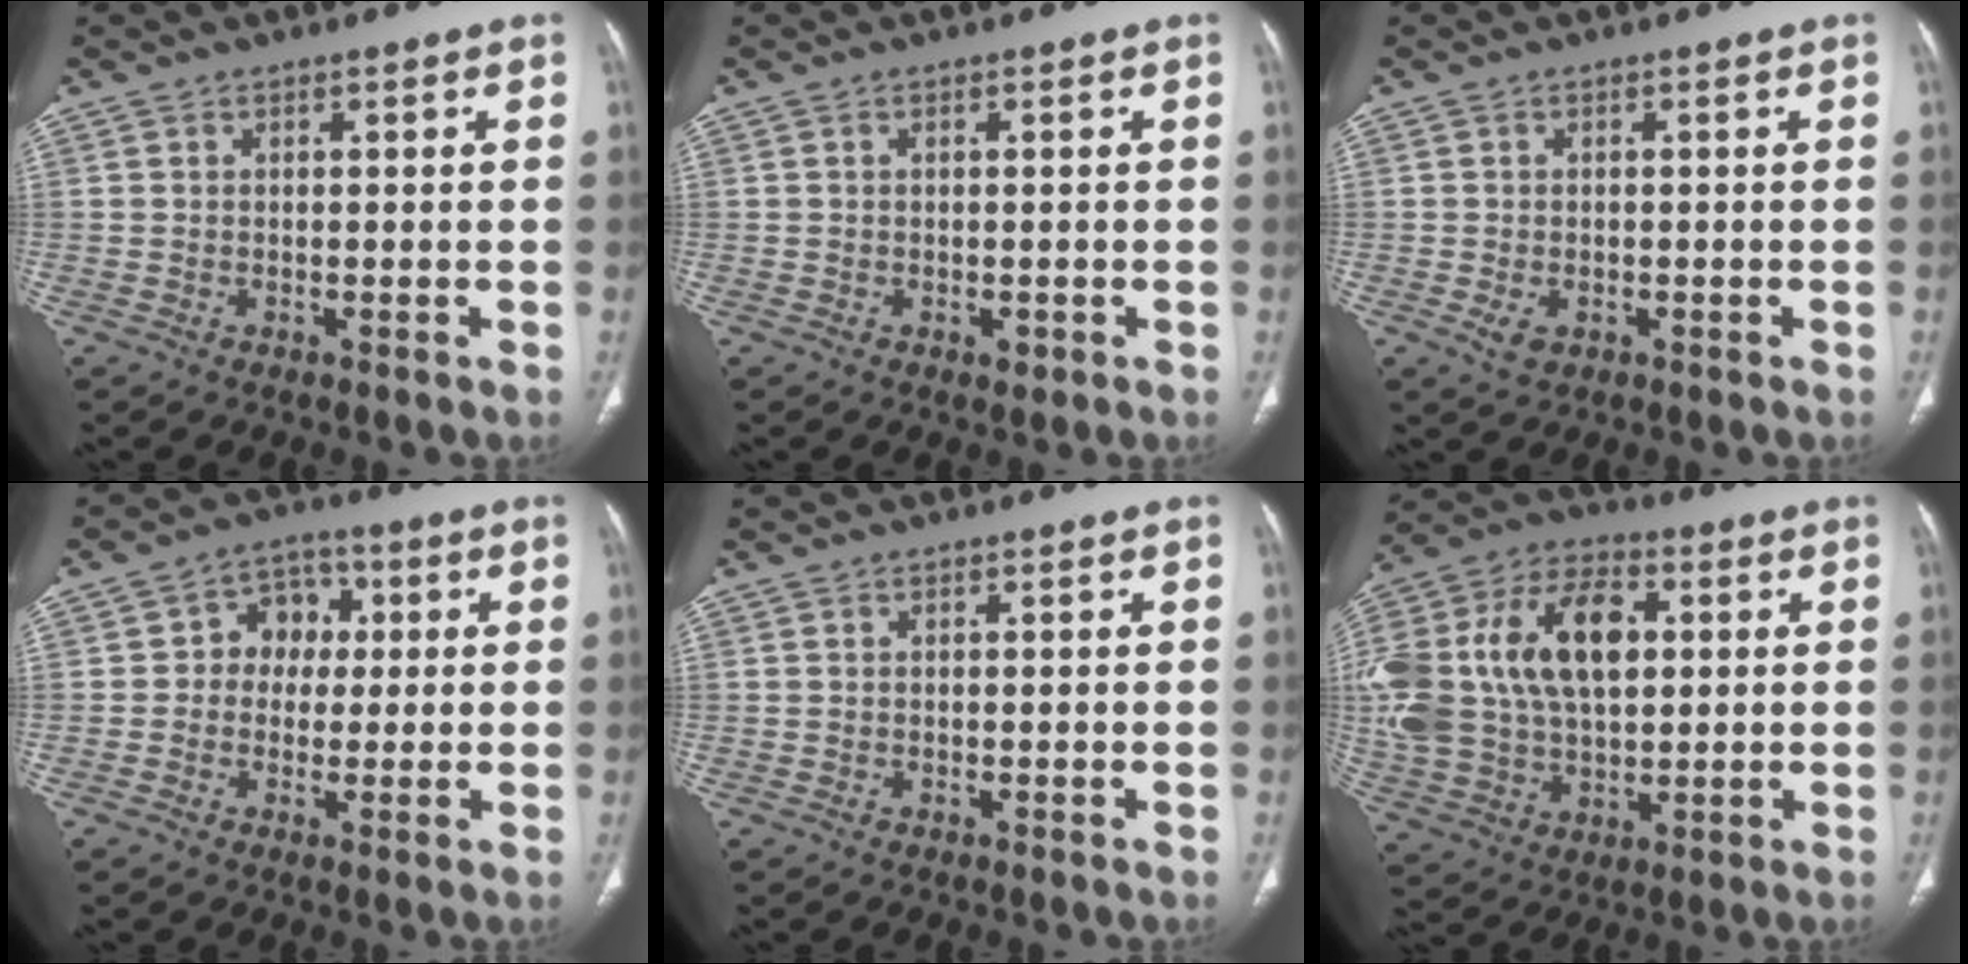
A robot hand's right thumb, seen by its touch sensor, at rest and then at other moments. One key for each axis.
{"total": 1.2, "fx": -0.4, "fy": 0.7, "fz": 0.9, "tx": -0.010, "ty": -0.002, "tz": -0.002}
{"total": 2.5, "fx": -0.9, "fy": 1.6, "fz": 1.6, "tx": -0.029, "ty": 0.000, "tz": -0.007}
{"total": 6.8, "fx": 0.7, "fy": 5.7, "fz": 3.5, "tx": -0.012, "ty": 0.014, "tz": 0.002}
{"total": 0.0}
{"total": 29.3, "fx": 5.1, "fy": 18.5, "fz": 22.1, "tx": -0.489, "ty": 0.042, "tz": 0.101}